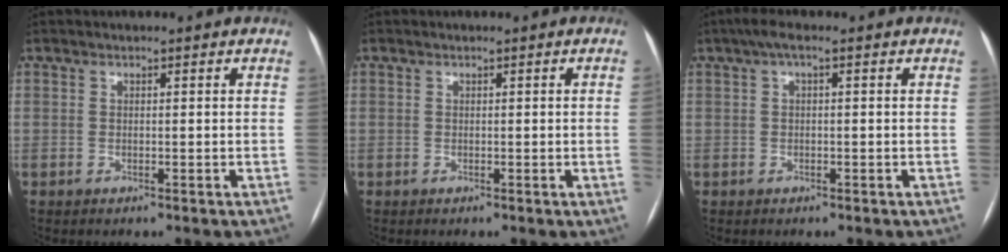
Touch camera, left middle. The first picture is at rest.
{"total": 1.0, "force": [-0.2, -0.4, 0.9], "torque": [-0.009, 0.001, -0.003]}
{"total": 2.4, "force": [0.9, 0.6, 2.2], "torque": [-0.037, 0.014, 0.013]}